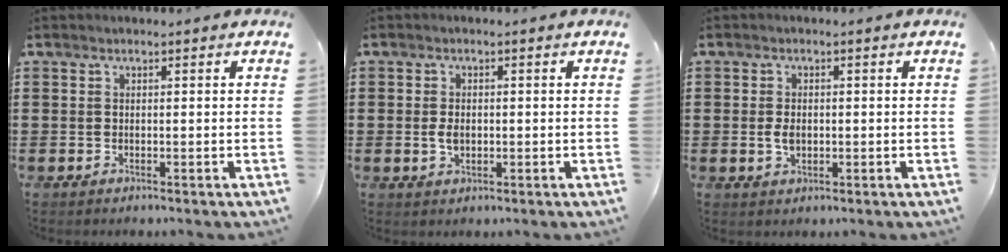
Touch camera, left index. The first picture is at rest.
{"total": 2.6, "force": [-0.1, 1.5, 2.1], "torque": [-0.048, 0.002, -0.004]}
{"total": 2.6, "force": [-0.1, 1.6, 2.1], "torque": [-0.049, 0.001, -0.004]}